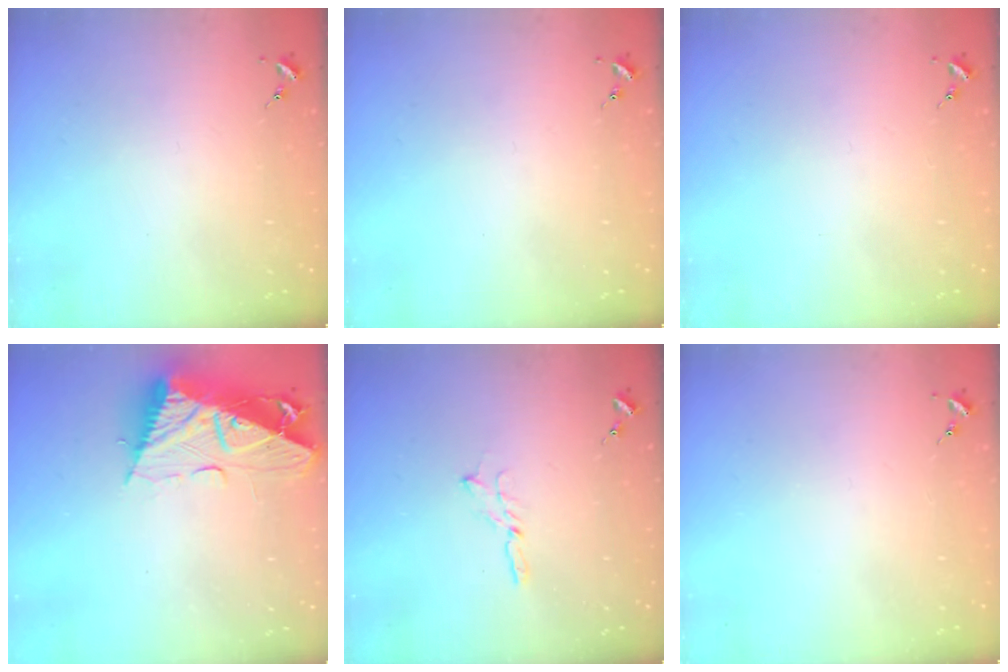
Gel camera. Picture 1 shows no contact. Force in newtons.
{"total": 0.0}
{"total": 0.0}
{"total": 16.6, "press": 16.5, "slide": 1.5}
{"total": 3.5, "press": 3.5, "slide": 0.1}
{"total": 0.0}